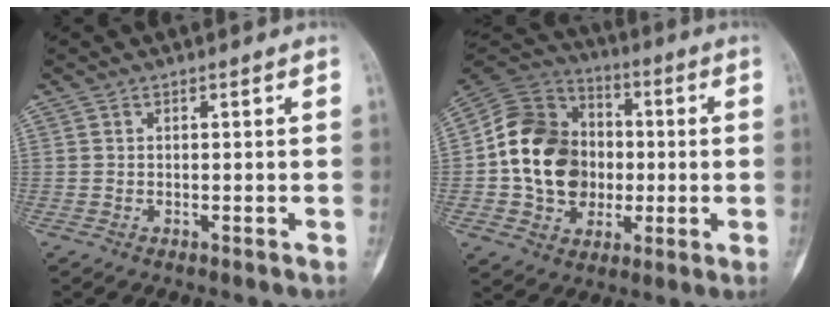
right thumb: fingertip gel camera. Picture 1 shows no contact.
{"total": 19.6, "force": [-0.4, 15.1, 12.4], "torque": [-0.198, 0.021, -0.009]}